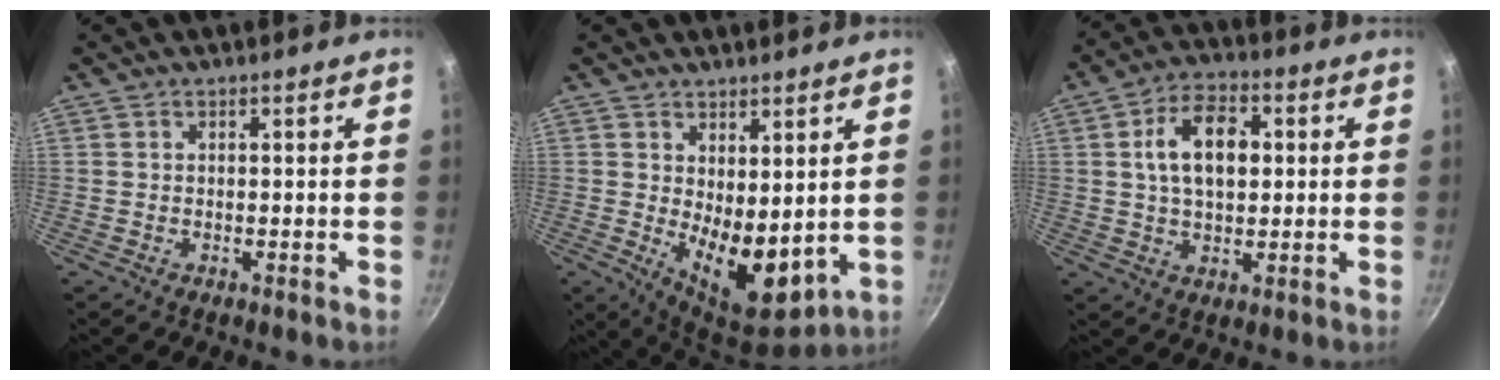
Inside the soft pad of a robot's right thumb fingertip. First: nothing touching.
{"total": 10.7, "force": [1.3, 5.6, 9.1], "torque": [-0.110, -0.040, 0.036]}
{"total": 11.3, "force": [1.9, 6.9, 8.7], "torque": [-0.131, 0.012, 0.025]}